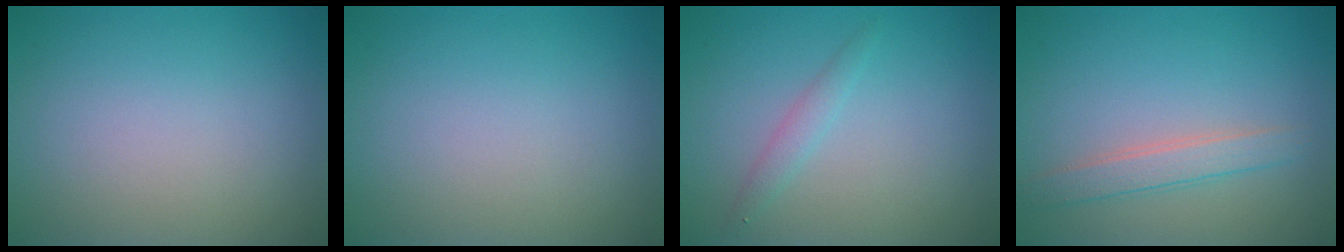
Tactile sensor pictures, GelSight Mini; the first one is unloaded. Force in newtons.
{"total": 0.0}
{"total": 1.3, "press": 1.3, "slide": 0.0}
{"total": 2.2, "press": 2.2, "slide": 0.1}